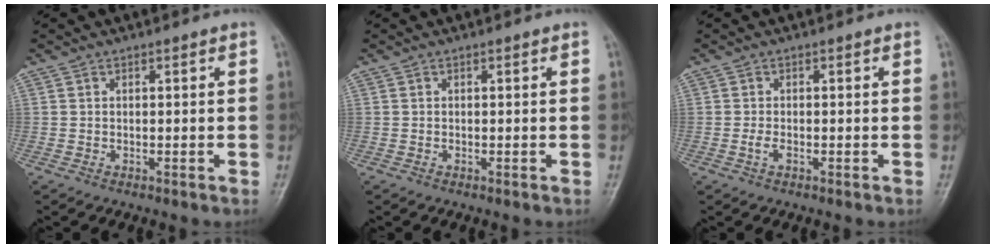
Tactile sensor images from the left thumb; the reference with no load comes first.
{"total": 0.0}
{"total": 1.5, "force": [-0.6, 0.7, 1.2], "torque": [-0.027, 0.001, -0.013]}